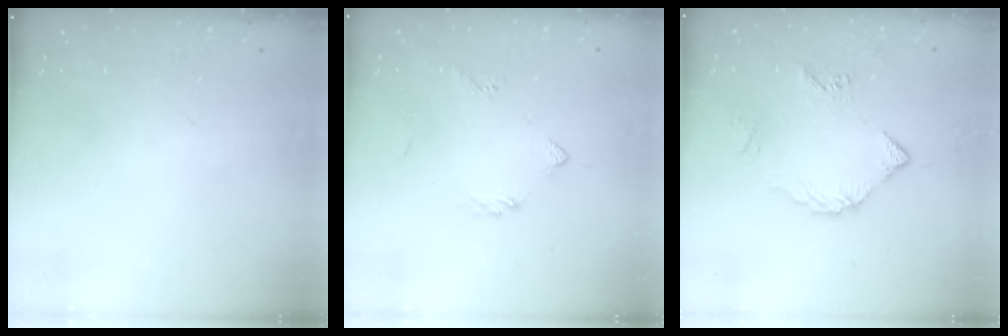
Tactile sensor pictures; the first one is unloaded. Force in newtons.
{"total": 3.4, "press": 3.3, "slide": 0.6}
{"total": 6.9, "press": 6.8, "slide": 0.7}